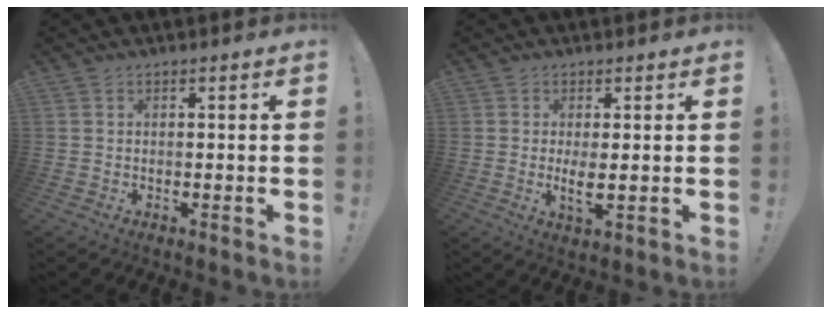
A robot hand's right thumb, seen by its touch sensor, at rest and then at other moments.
{"total": 4.2, "force": [0.2, 1.0, 4.1], "torque": [-0.067, -0.012, 0.003]}